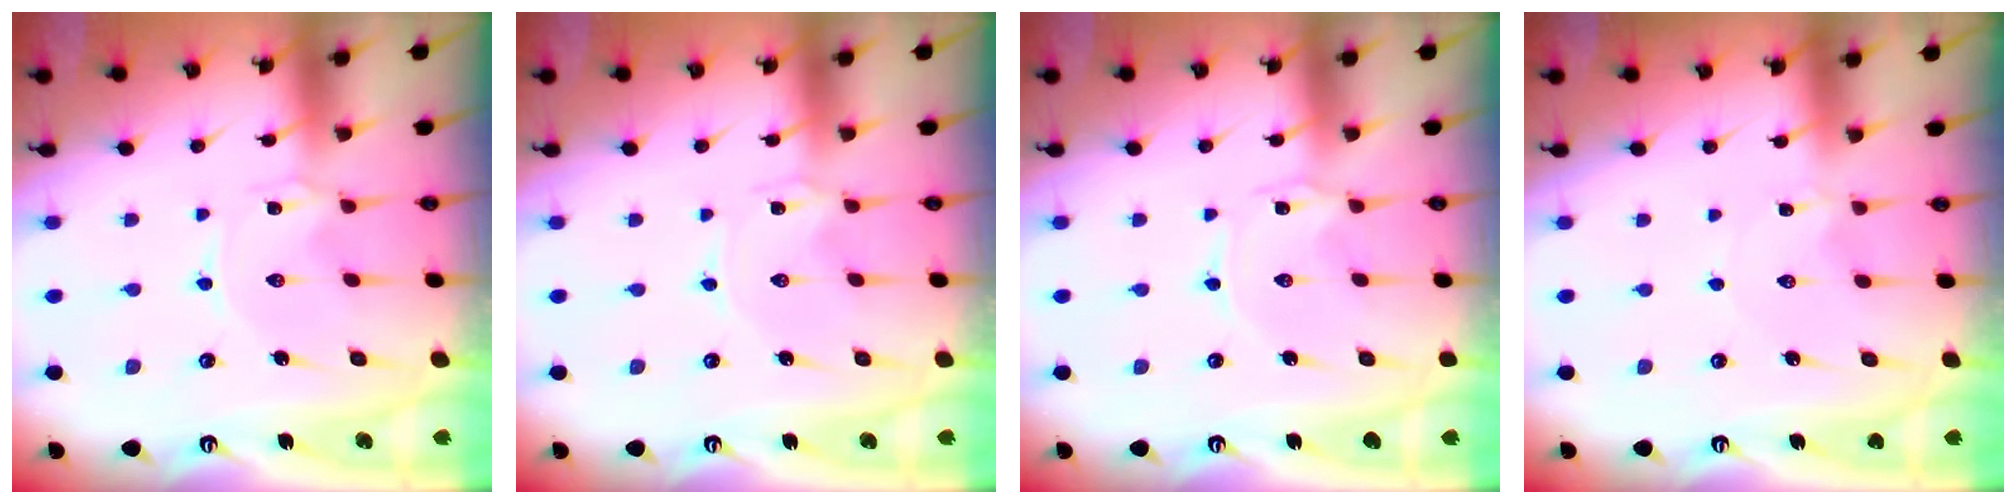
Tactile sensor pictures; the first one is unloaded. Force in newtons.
{"total": 0.0}
{"total": 1.0, "press": 1.0, "slide": 0.2}
{"total": 1.0, "press": 1.0, "slide": 0.1}